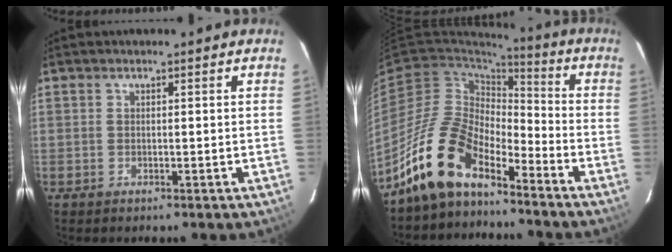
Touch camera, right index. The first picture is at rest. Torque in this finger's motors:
{"motor_torque": [0.69, -0.74, 1.05, 0.21]}